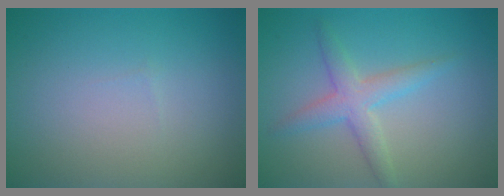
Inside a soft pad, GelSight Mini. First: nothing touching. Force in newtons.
{"total": 2.9, "press": 2.9, "slide": 0.0}